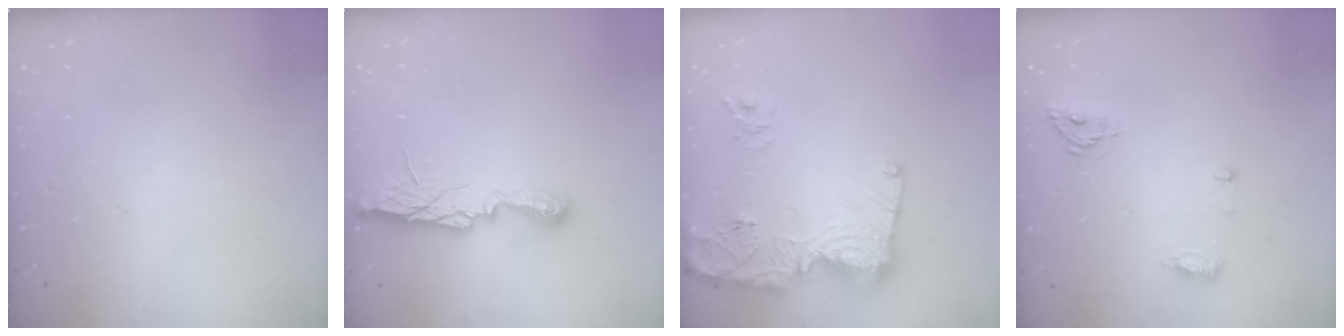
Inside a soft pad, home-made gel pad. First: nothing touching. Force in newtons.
{"total": 9.7, "press": 9.7, "slide": 0.9}
{"total": 17.1, "press": 17.0, "slide": 1.9}
{"total": 6.9, "press": 6.7, "slide": 1.7}